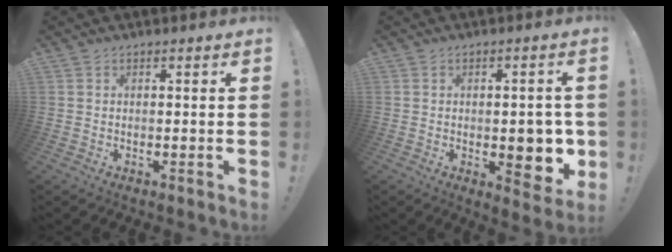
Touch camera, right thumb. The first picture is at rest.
{"total": 9.5, "force": [-1.2, 4.9, 8.0], "torque": [-0.088, -0.001, -0.008]}